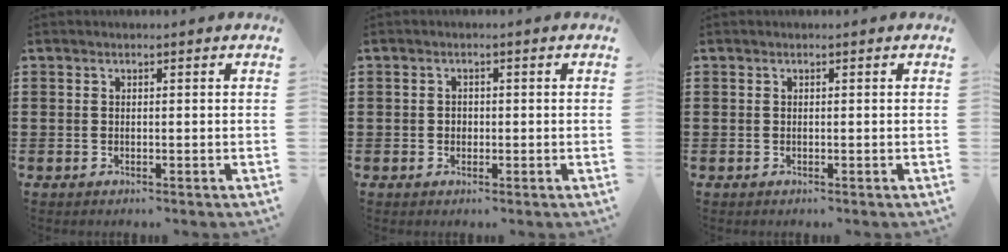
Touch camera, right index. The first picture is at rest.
{"total": 1.1, "force": [-0.1, 1.0, 0.5], "torque": [-0.012, 0.005, -0.004]}
{"total": 0.0}